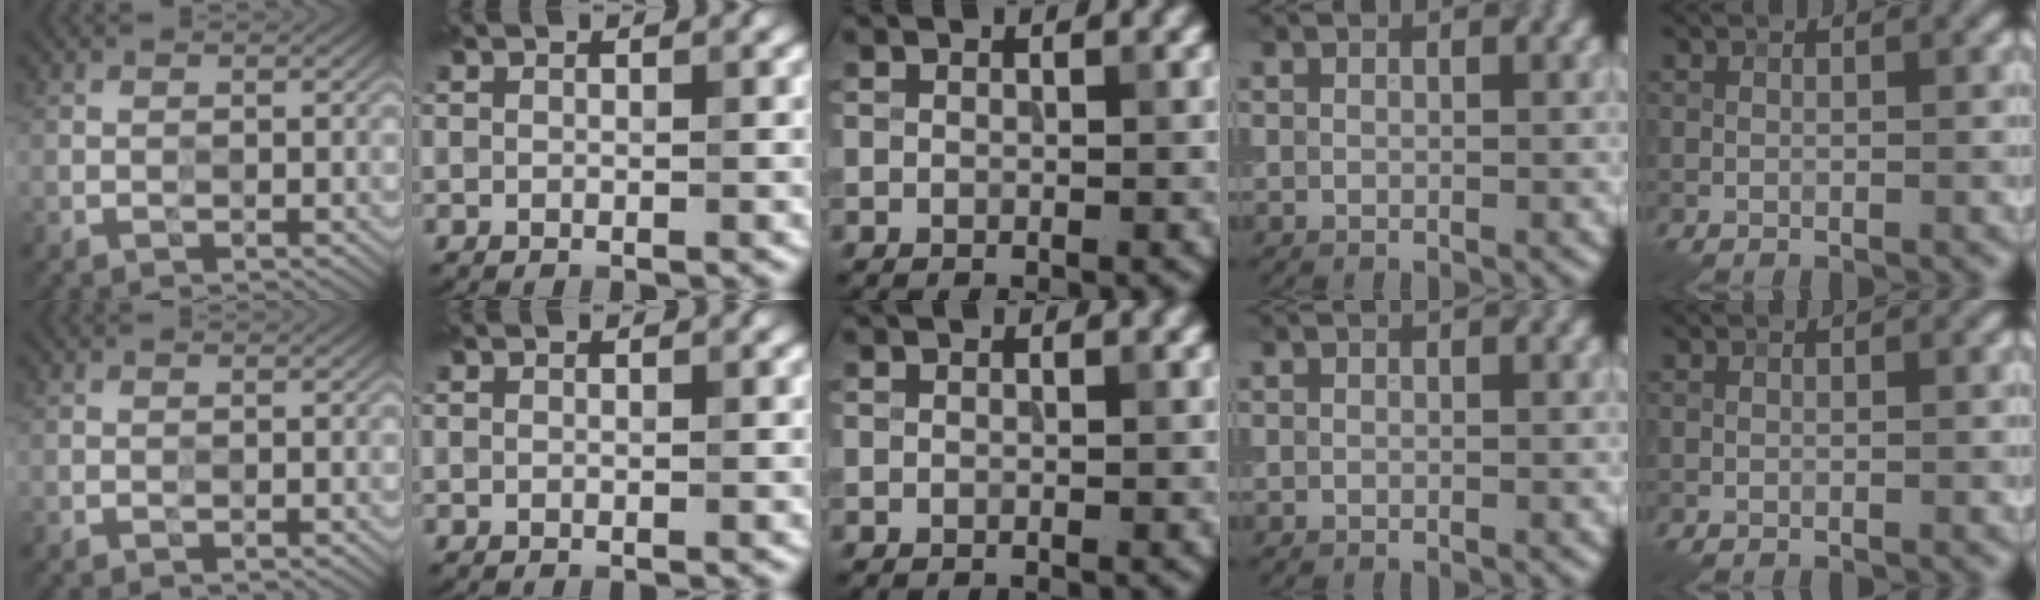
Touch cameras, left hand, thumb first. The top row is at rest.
{}